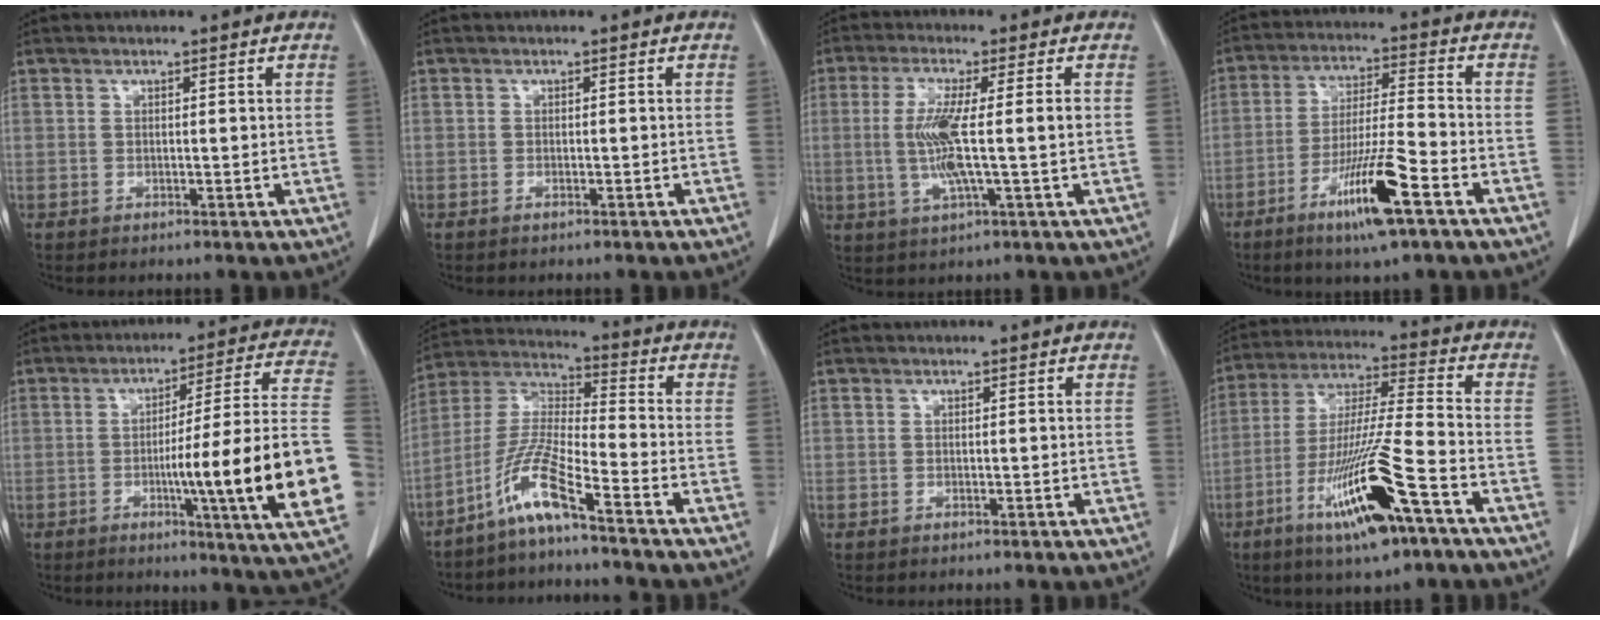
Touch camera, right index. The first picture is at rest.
{"total": 0.6, "force": [-0.4, 0.1, 0.3], "torque": [-0.011, 0.000, -0.007]}
{"total": 8.1, "force": [-0.4, 0.2, 8.0], "torque": [-0.165, -0.001, -0.007]}
{"total": 11.9, "force": [-6.3, 0.3, 10.0], "torque": [-0.187, -0.019, -0.113]}
{"total": 21.4, "force": [-4.7, -1.5, 20.8], "torque": [-0.229, 0.003, -0.074]}
{"total": 9.5, "force": [-6.4, -0.3, 7.0], "torque": [-0.159, -0.008, -0.133]}
{"total": 0.0}
{"total": 16.8, "force": [-8.4, 1.0, 14.5], "torque": [-0.297, -0.027, -0.149]}